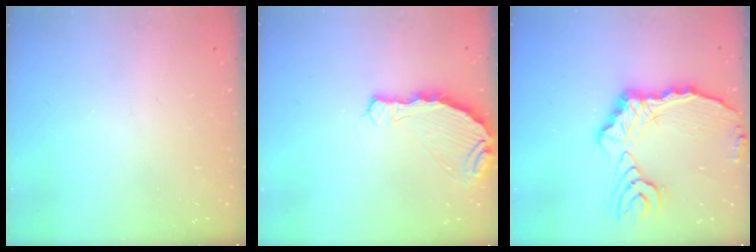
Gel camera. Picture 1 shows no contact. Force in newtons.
{"total": 7.8, "press": 6.3, "slide": 4.5}
{"total": 17.0, "press": 16.8, "slide": 2.2}